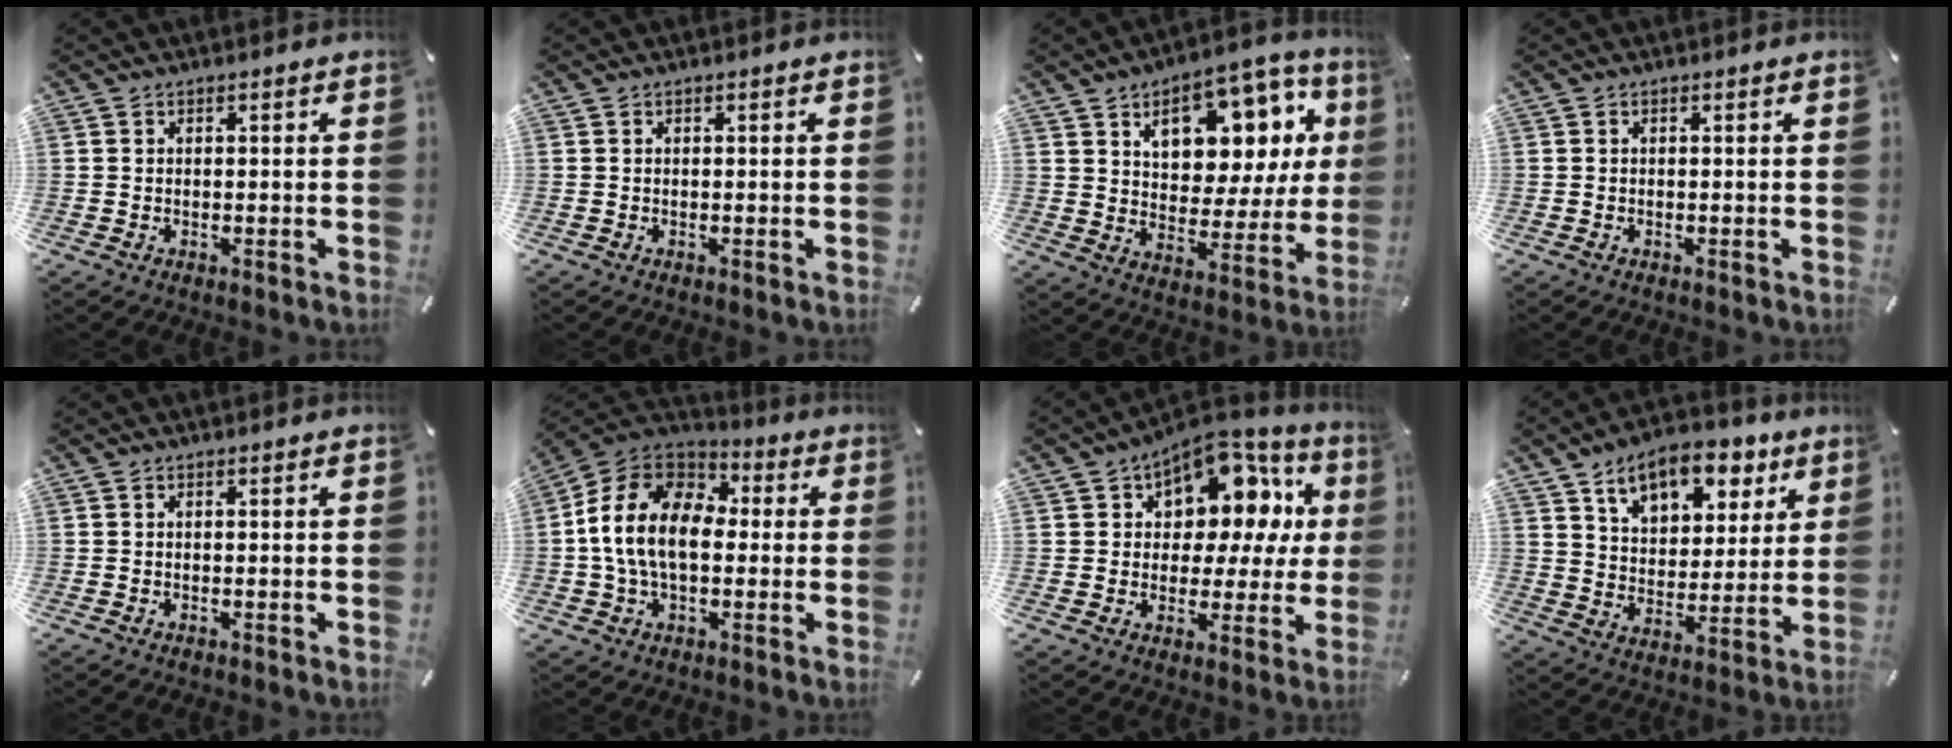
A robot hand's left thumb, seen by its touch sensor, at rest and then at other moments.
{"total": 0.0}
{"total": 15.7, "force": [8.3, 9.5, 9.3], "torque": [-0.129, -0.053, 0.139]}
{"total": 0.0}
{"total": 0.0}
{"total": 15.2, "force": [-0.7, 10.7, 10.7], "torque": [-0.240, 0.017, -0.015]}
{"total": 14.0, "force": [7.7, 8.5, 8.1], "torque": [-0.115, -0.065, 0.130]}
{"total": 12.5, "force": [8.4, 7.8, 5.0], "torque": [-0.076, -0.052, 0.149]}